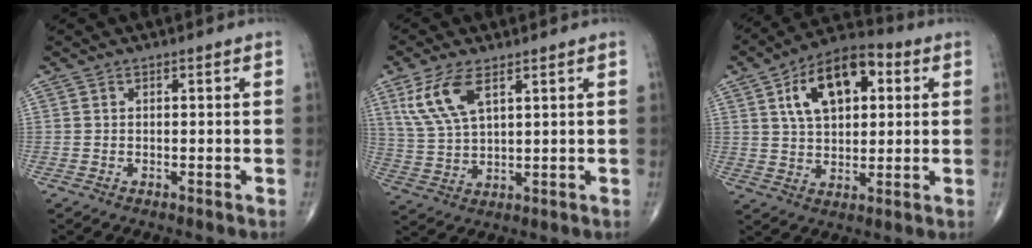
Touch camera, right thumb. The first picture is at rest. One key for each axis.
{"total": 9.3, "fx": 4.4, "fy": 3.7, "fz": 7.2, "tx": -0.158, "ty": -0.010, "tz": 0.098}
{"total": 15.3, "fx": 4.7, "fy": 8.5, "fz": 11.8, "tx": -0.174, "ty": 0.010, "tz": 0.073}